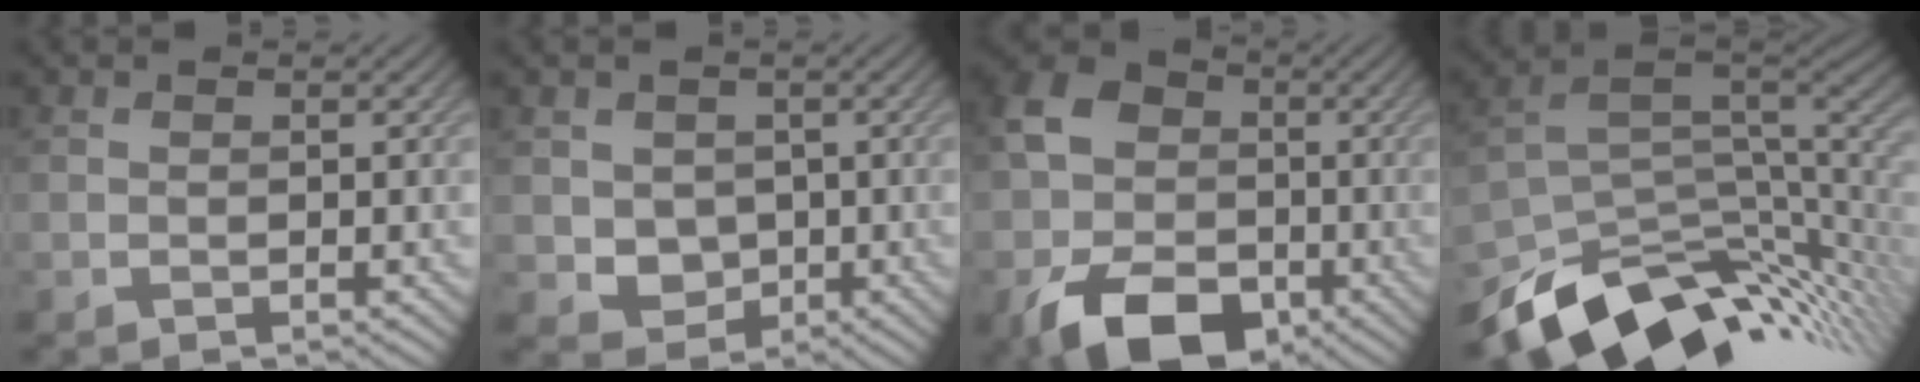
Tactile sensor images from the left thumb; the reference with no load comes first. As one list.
[{"total": 3.9, "force": [0.1, 3.5, 1.6], "torque": [-0.045, -0.012, -0.001]}, {"total": 13.9, "force": [-5.1, 10.2, 8.0], "torque": [-0.175, -0.030, -0.101]}, {"total": 13.4, "force": [-7.8, 6.5, 8.7], "torque": [-0.179, -0.035, -0.117]}]